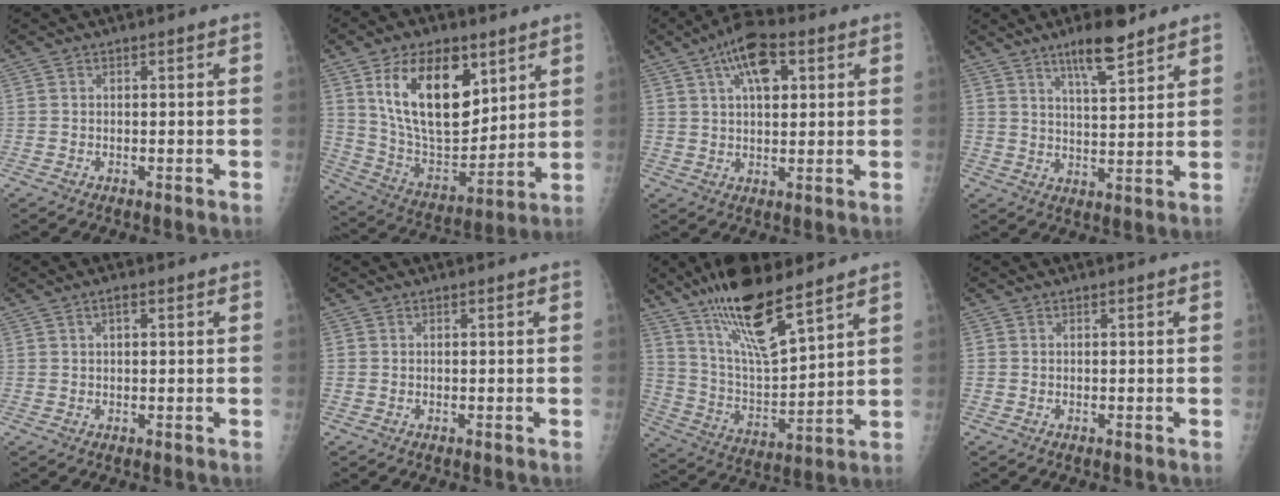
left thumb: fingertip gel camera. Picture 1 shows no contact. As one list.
[{"total": 20.6, "force": [9.1, 11.1, 14.8], "torque": [-0.207, -0.050, 0.174]}, {"total": 10.2, "force": [4.3, 4.9, 7.9], "torque": [-0.121, 0.003, 0.068]}, {"total": 8.5, "force": [6.0, 1.8, 5.7], "torque": [-0.085, -0.037, 0.103]}, {"total": 1.7, "force": [0.7, 0.7, 1.3], "torque": [-0.020, 0.002, 0.011]}, {"total": 0.0}, {"total": 17.7, "force": [12.3, 4.4, 12.0], "torque": [-0.195, -0.062, 0.237]}, {"total": 0.0}]